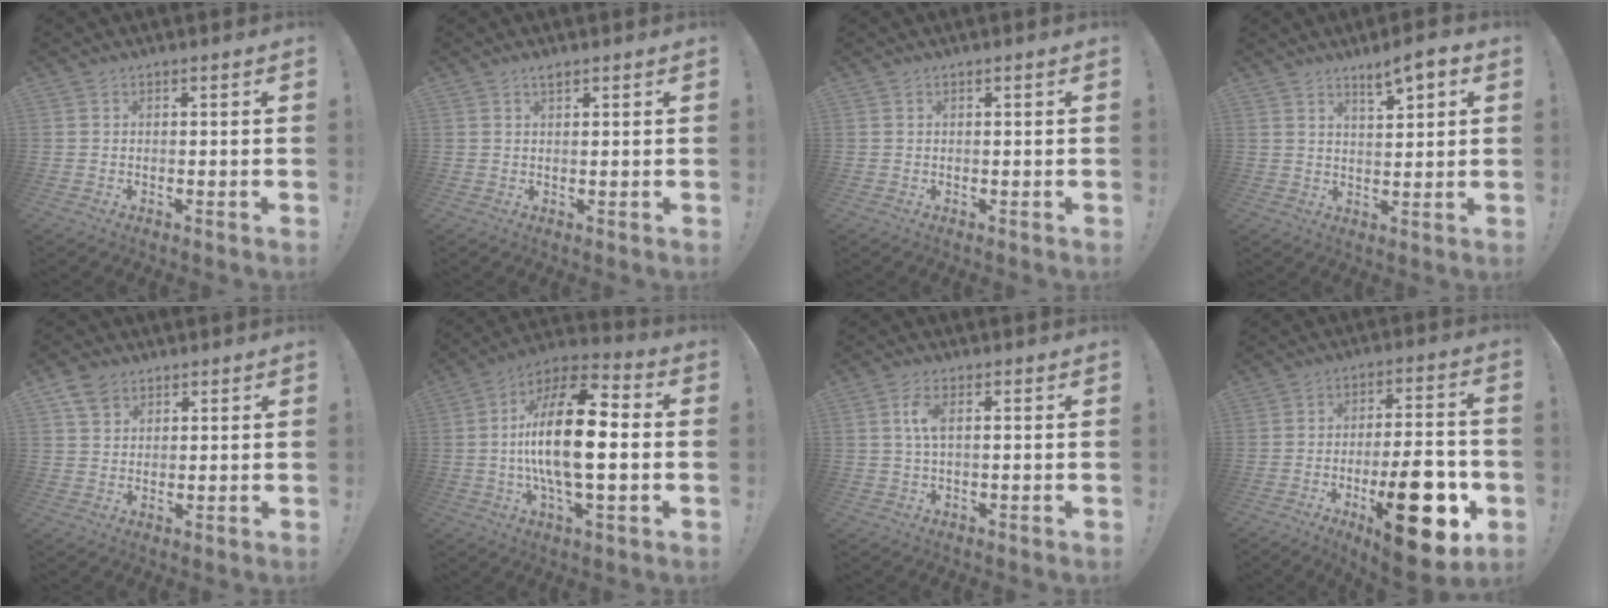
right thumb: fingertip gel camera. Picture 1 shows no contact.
{"total": 1.4, "force": [1.1, 0.0, 0.8], "torque": [-0.008, -0.005, 0.018]}
{"total": 0.6, "force": [0.2, -0.2, 0.5], "torque": [-0.003, -0.004, 0.000]}
{"total": 6.3, "force": [4.1, 1.5, 4.5], "torque": [-0.055, -0.029, 0.065]}
{"total": 5.5, "force": [3.6, 3.7, 1.8], "torque": [-0.031, -0.010, 0.069]}
{"total": 21.1, "force": [-0.8, 7.7, 19.7], "torque": [-0.370, -0.001, -0.022]}
{"total": 4.7, "force": [0.9, 1.8, 4.3], "torque": [-0.082, 0.000, 0.012]}
{"total": 22.4, "force": [-7.9, 8.1, 19.3], "torque": [-0.285, 0.043, -0.108]}